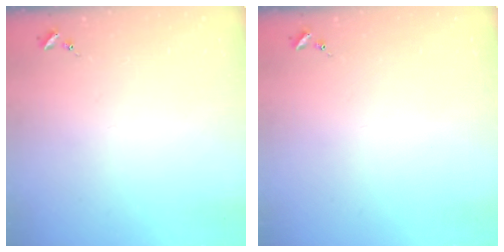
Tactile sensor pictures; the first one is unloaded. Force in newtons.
{"total": 0.0}